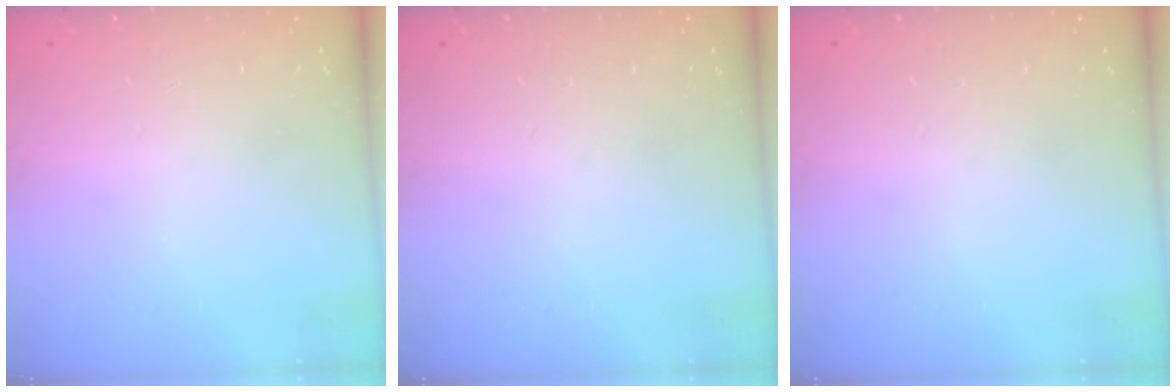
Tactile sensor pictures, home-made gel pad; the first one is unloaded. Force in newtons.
{"total": 0.0}
{"total": 0.0}